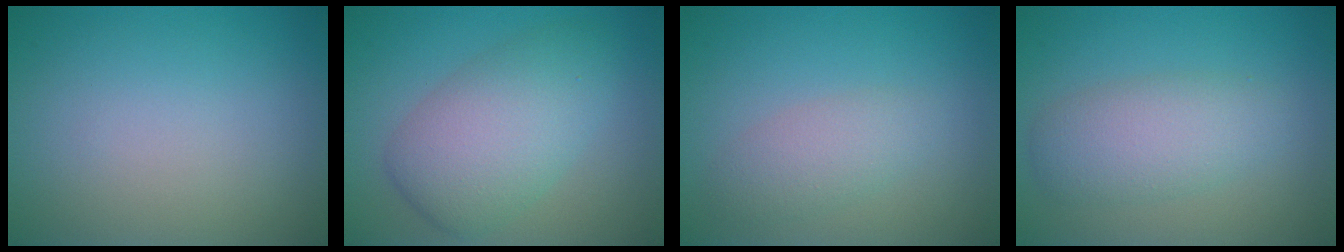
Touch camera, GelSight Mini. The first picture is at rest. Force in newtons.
{"total": 6.4, "press": 6.4, "slide": 0.4}
{"total": 2.4, "press": 2.4, "slide": 0.0}
{"total": 3.9, "press": 3.9, "slide": 0.3}